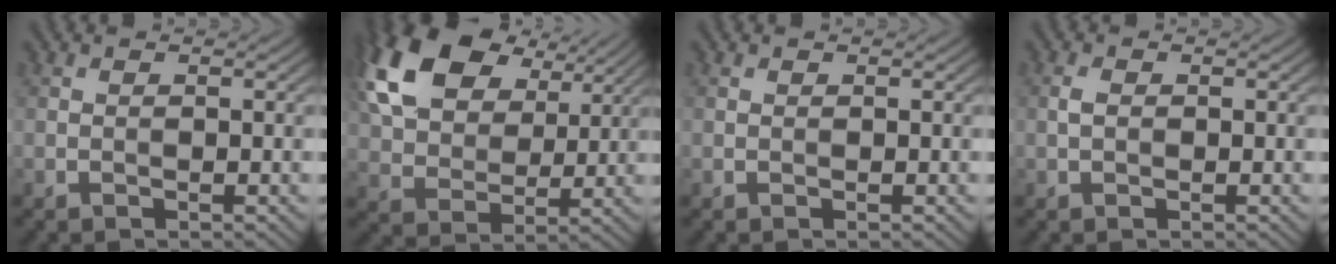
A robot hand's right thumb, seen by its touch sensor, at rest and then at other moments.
{"total": 16.4, "force": [7.9, 10.2, 10.1], "torque": [-0.237, 0.025, 0.147]}
{"total": 0.0}
{"total": 1.1, "force": [-0.1, 0.7, 0.9], "torque": [-0.023, 0.004, -0.003]}